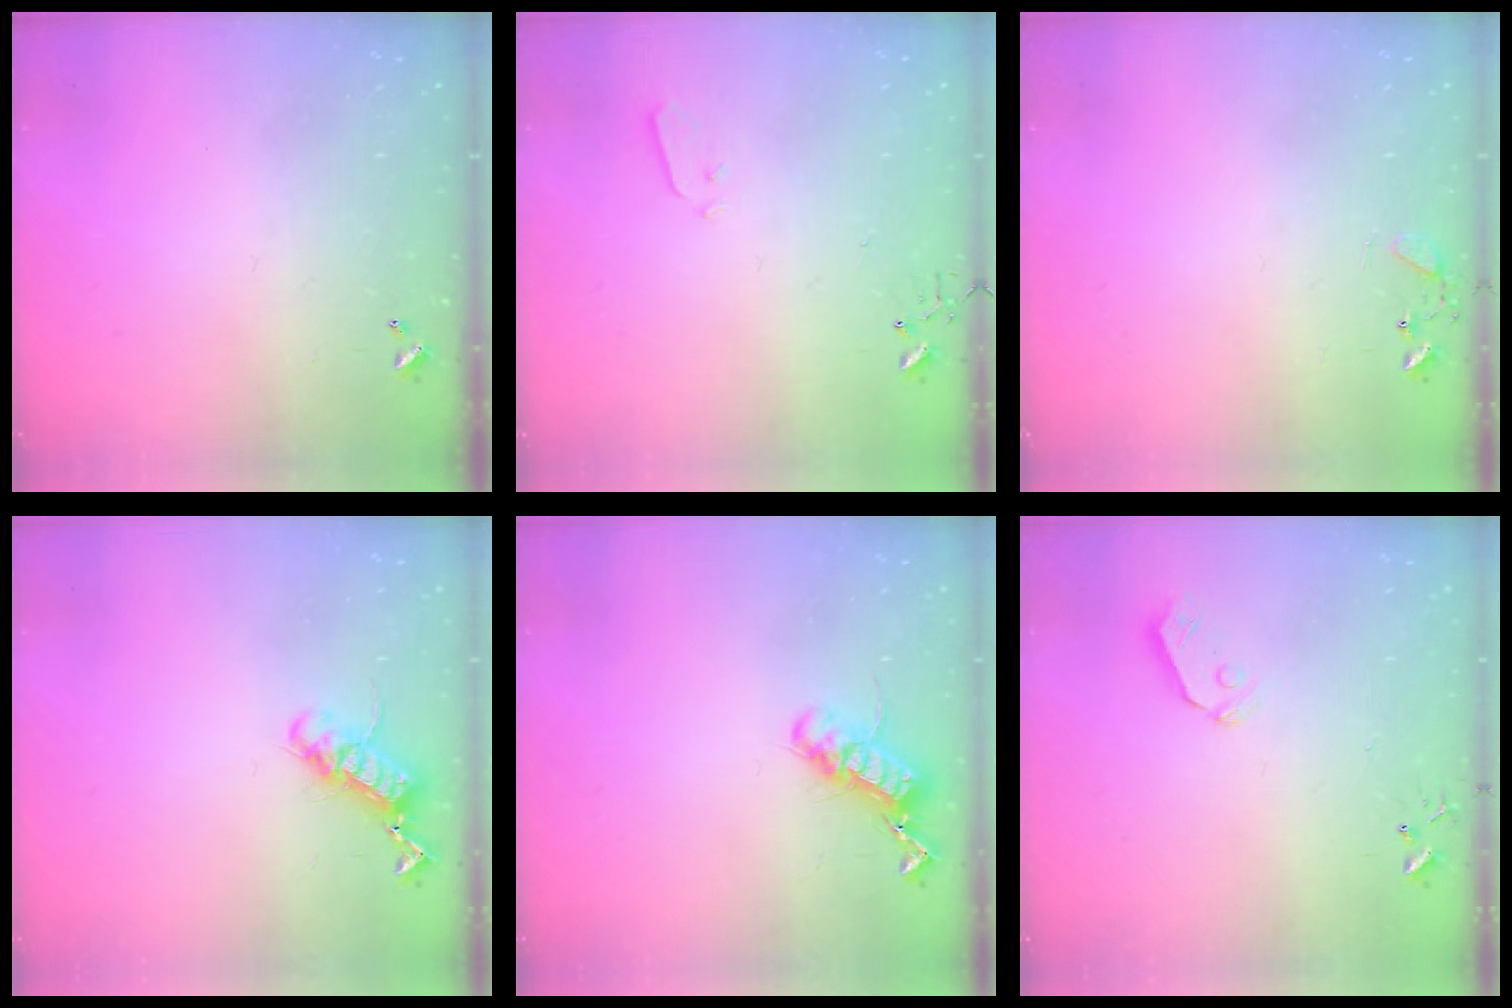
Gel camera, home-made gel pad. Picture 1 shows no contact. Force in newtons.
{"total": 3.0, "press": 2.9, "slide": 0.7}
{"total": 6.9, "press": 6.9, "slide": 0.4}
{"total": 11.9, "press": 11.9, "slide": 0.5}
{"total": 13.8, "press": 13.8, "slide": 0.4}
{"total": 5.0, "press": 5.0, "slide": 0.3}